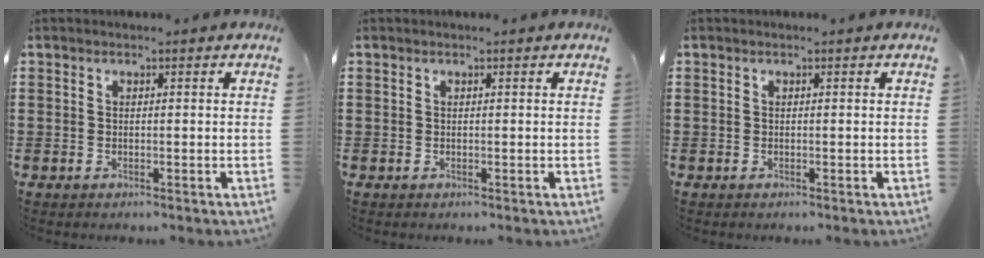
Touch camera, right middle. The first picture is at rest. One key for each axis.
{"total": 0.0}
{"total": 0.0}